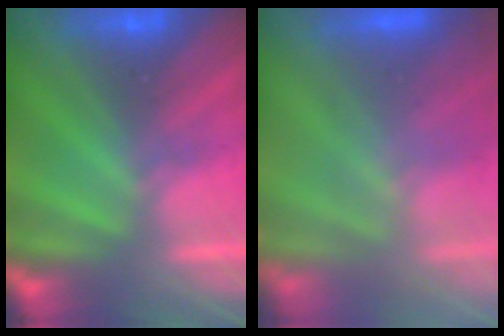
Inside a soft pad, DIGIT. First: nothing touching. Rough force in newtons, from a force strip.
{"total": 2.8}